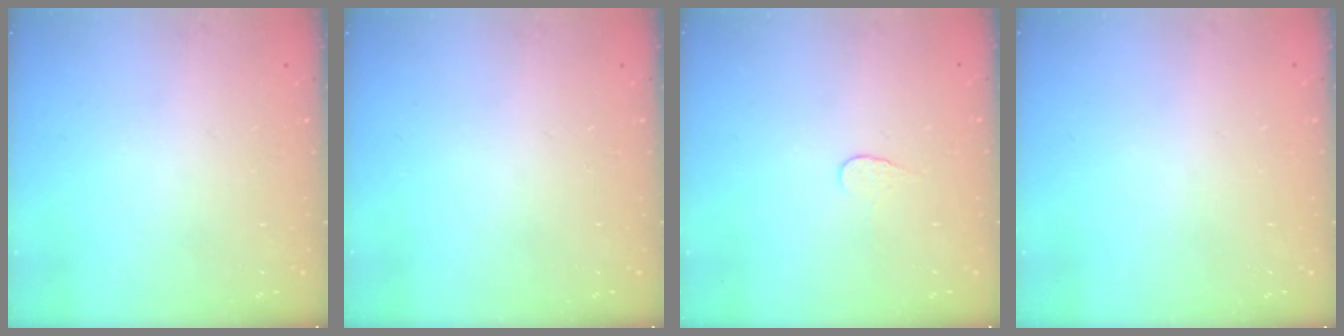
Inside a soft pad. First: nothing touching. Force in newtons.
{"total": 0.0}
{"total": 3.9, "press": 3.9, "slide": 0.4}
{"total": 0.0}